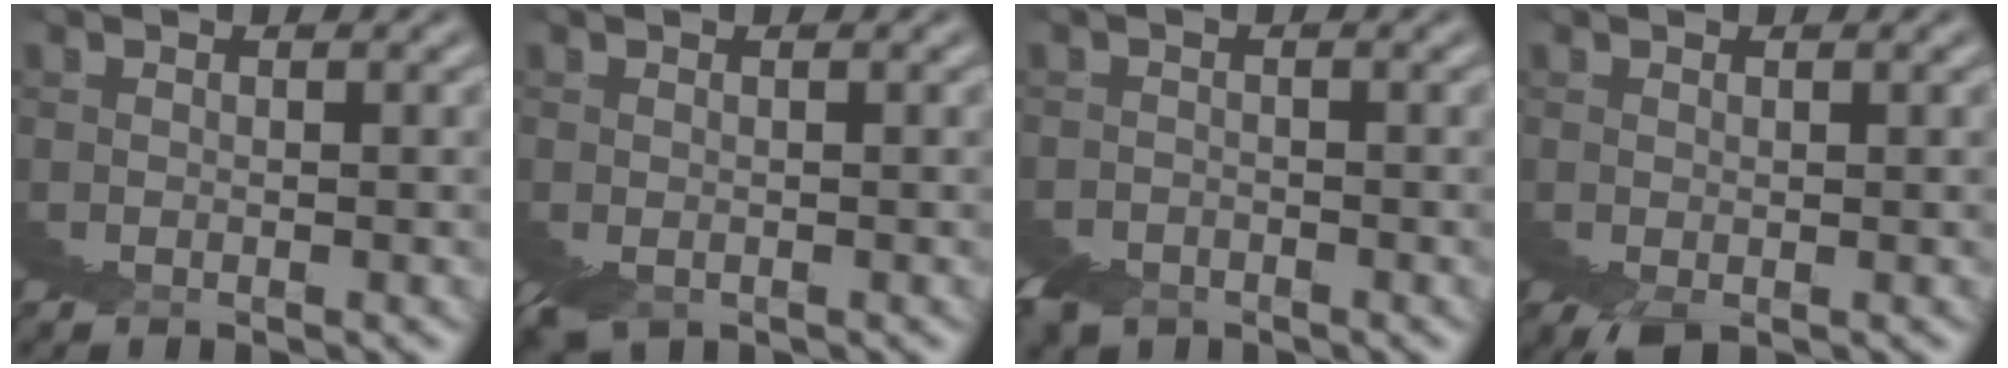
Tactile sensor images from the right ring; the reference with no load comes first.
{"total": 1.2, "force": [0.0, -1.1, 0.5], "torque": [-0.006, 0.000, 0.003]}
{"total": 1.1, "force": [-0.8, 0.7, -0.4], "torque": [0.023, 0.006, -0.018]}
{"total": 1.7, "force": [0.9, -0.6, 1.4], "torque": [-0.008, 0.012, 0.011]}